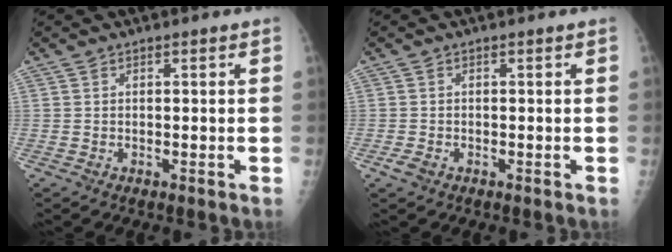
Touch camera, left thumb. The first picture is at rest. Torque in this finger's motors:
{"motor_torque": [0.13, 0.23, -0.17, 0.05, 0.06]}